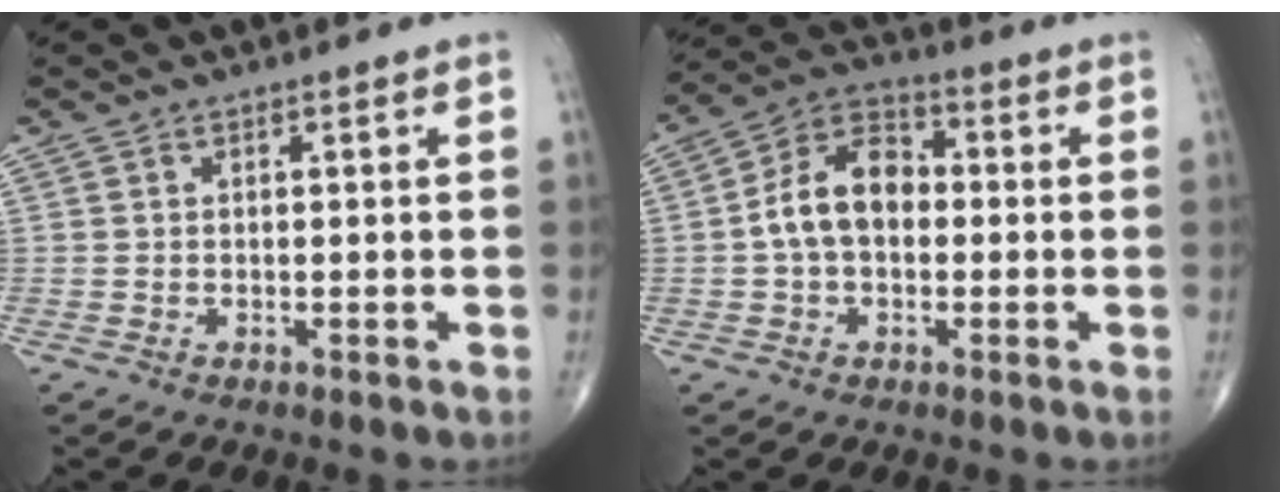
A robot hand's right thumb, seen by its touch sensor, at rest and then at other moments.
{"total": 10.5, "force": [-0.2, 7.0, 7.8], "torque": [-0.129, 0.031, -0.016]}